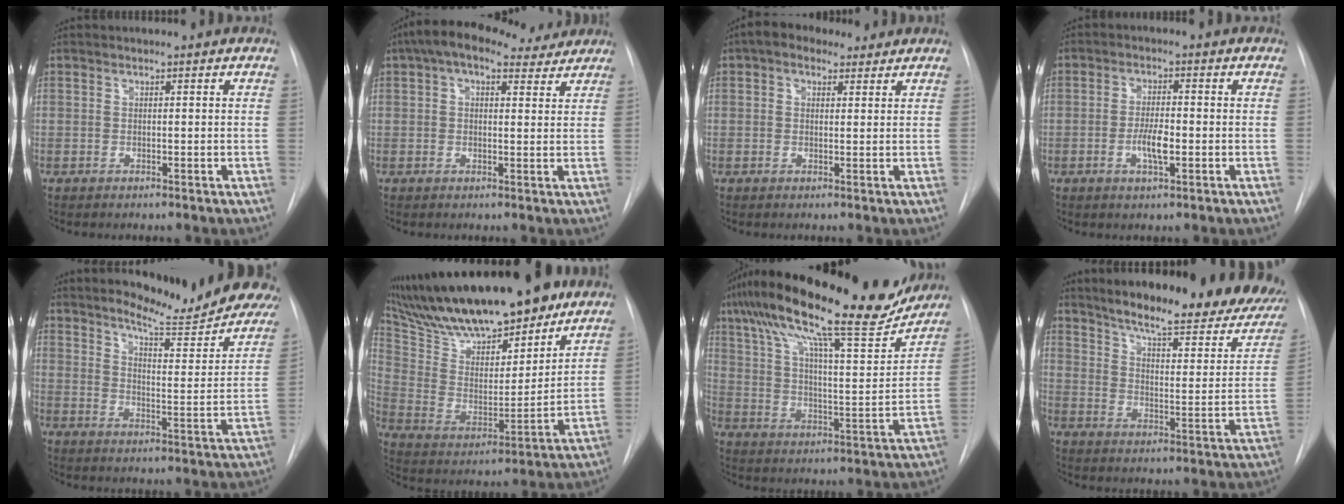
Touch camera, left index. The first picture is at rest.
{"total": 9.4, "force": [6.9, 3.8, 5.1], "torque": [-0.084, 0.043, 0.100]}
{"total": 4.9, "force": [3.2, 2.9, 2.2], "torque": [-0.039, 0.030, 0.053]}
{"total": 4.4, "force": [-1.2, 1.1, 4.0], "torque": [-0.078, 0.000, -0.020]}
{"total": 17.4, "force": [16.3, 1.8, 5.6], "torque": [-0.069, -0.082, 0.199]}
{"total": 25.5, "force": [20.6, 6.5, 13.7], "torque": [-0.236, 0.009, 0.332]}
{"total": 24.6, "force": [19.5, 3.6, 14.5], "torque": [-0.251, 0.016, 0.292]}
{"total": 25.1, "force": [20.4, 5.1, 13.7], "torque": [-0.178, -0.043, 0.255]}